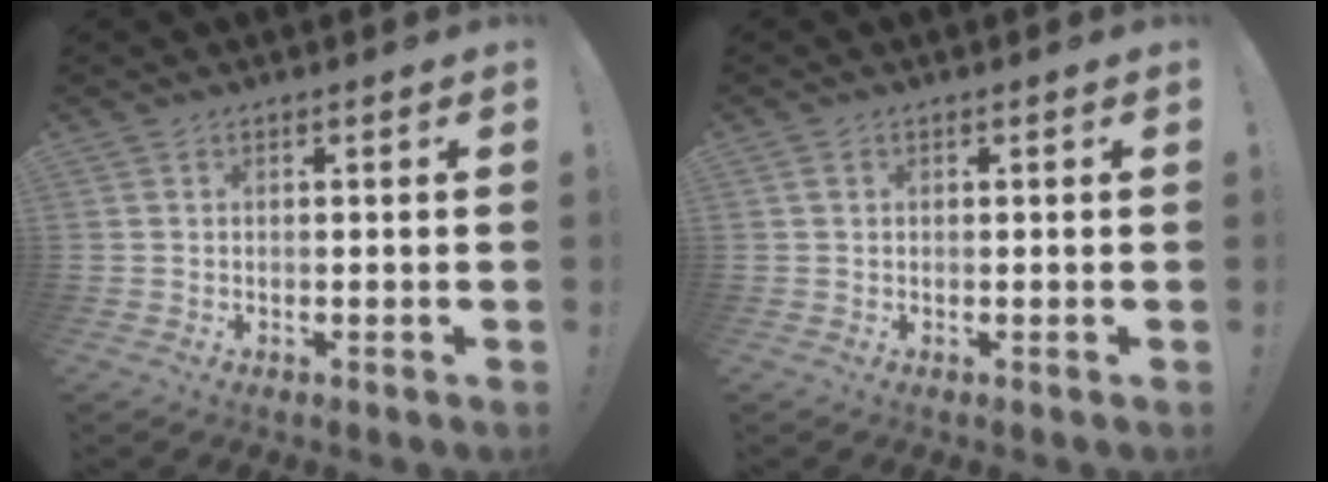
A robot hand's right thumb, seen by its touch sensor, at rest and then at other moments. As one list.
[{"total": 1.3, "force": [0.5, 1.1, 0.6], "torque": [-0.006, 0.002, 0.009]}]